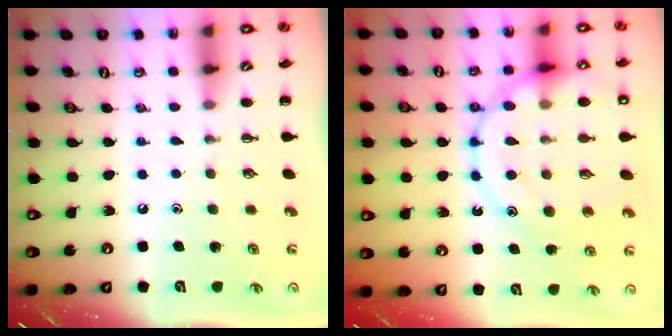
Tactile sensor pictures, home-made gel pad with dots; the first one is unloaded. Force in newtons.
{"total": 21.0, "press": 21.0, "slide": 1.8}